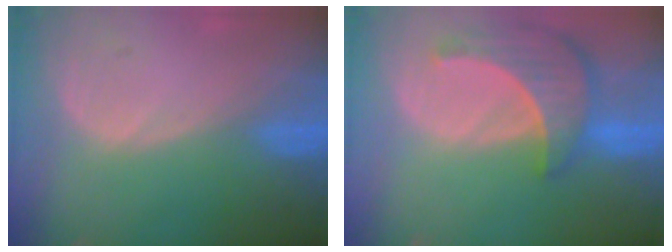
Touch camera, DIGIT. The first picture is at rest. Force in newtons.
{"total": 8.8, "press": 8.0, "slide": 3.5}